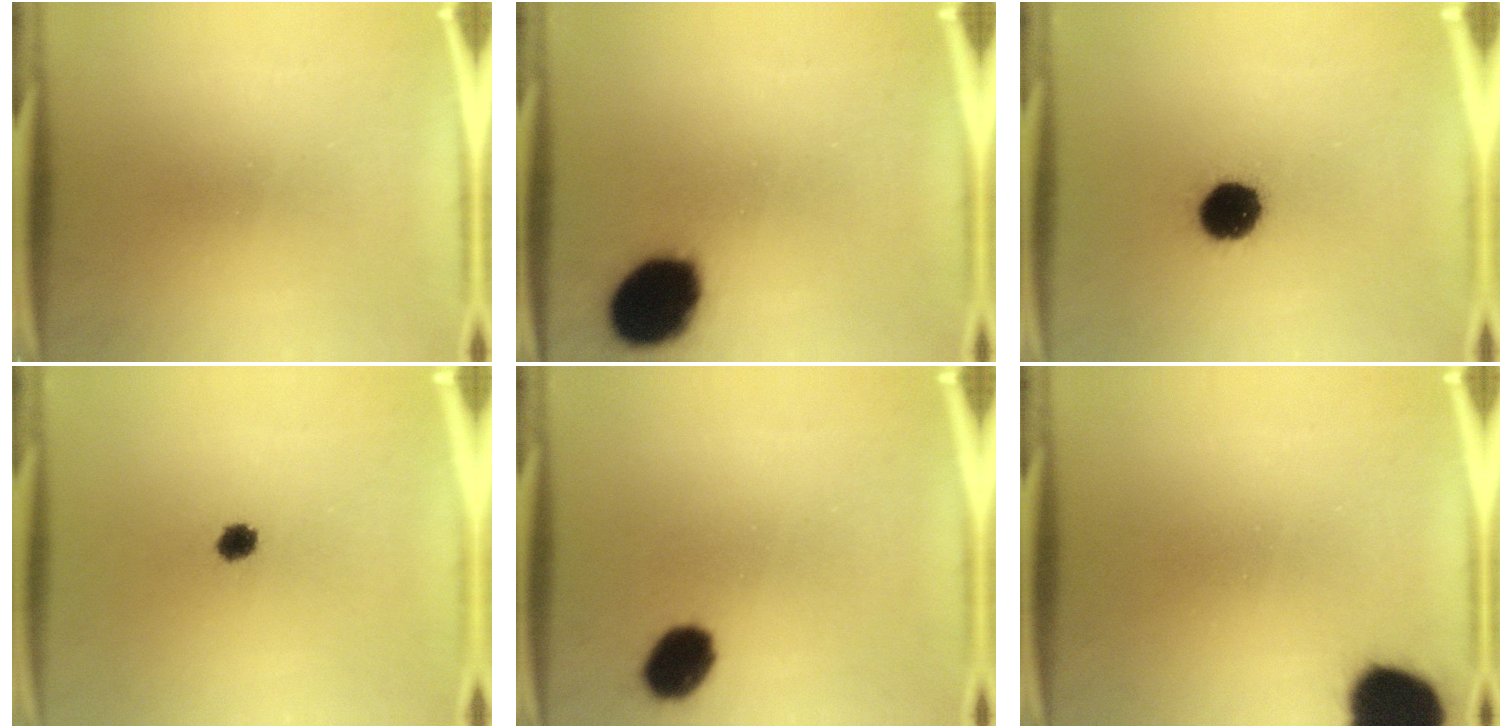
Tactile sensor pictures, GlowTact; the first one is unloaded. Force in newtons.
{"total": 17.8}
{"total": 11.0}
{"total": 3.0}
{"total": 8.6}
{"total": 15.7}